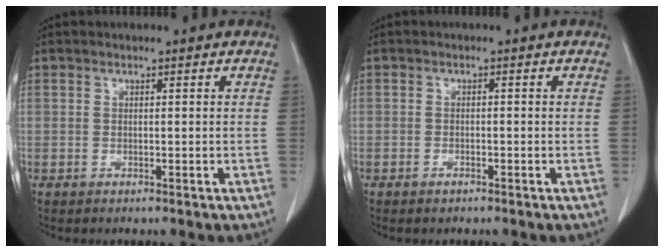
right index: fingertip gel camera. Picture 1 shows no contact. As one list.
[{"total": 0.8, "force": [-0.6, 0.3, 0.4], "torque": [-0.009, -0.001, -0.008]}]